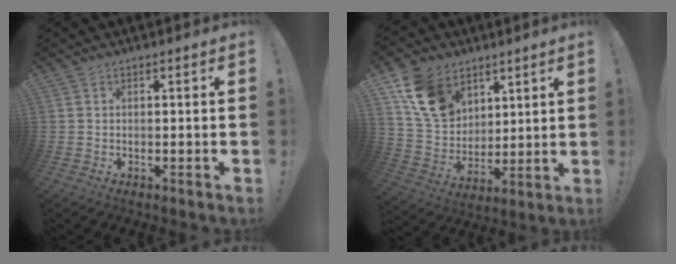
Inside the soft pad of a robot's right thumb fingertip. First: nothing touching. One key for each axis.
{"total": 15.4, "fx": 8.5, "fy": 10.9, "fz": 6.6, "tx": -0.109, "ty": -0.046, "tz": 0.171}